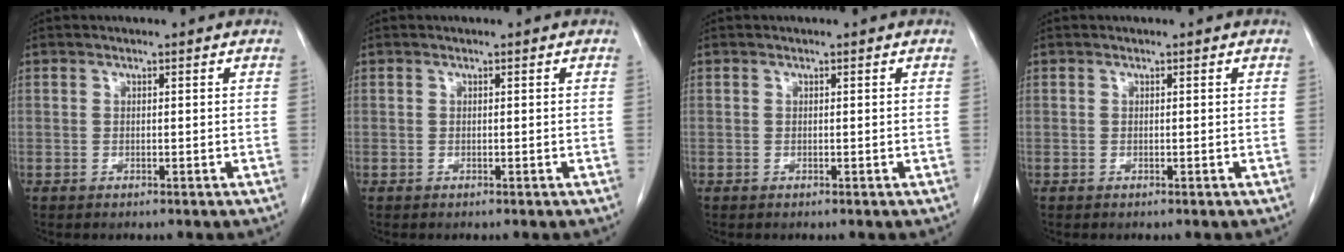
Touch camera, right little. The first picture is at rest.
{"total": 0.0}
{"total": 0.0}
{"total": 0.0}